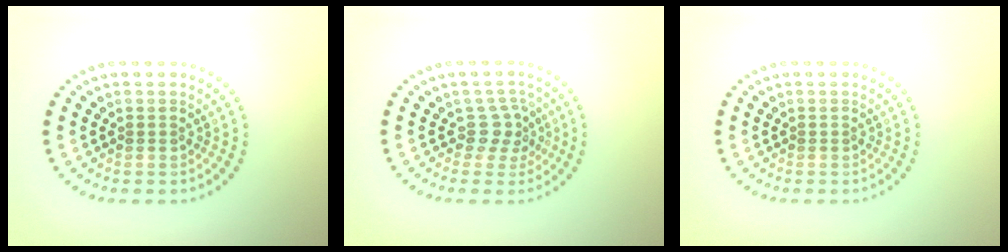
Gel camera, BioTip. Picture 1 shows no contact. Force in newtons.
{"total": 2.3, "press": 1.6, "slide": 1.7}
{"total": 0.0}